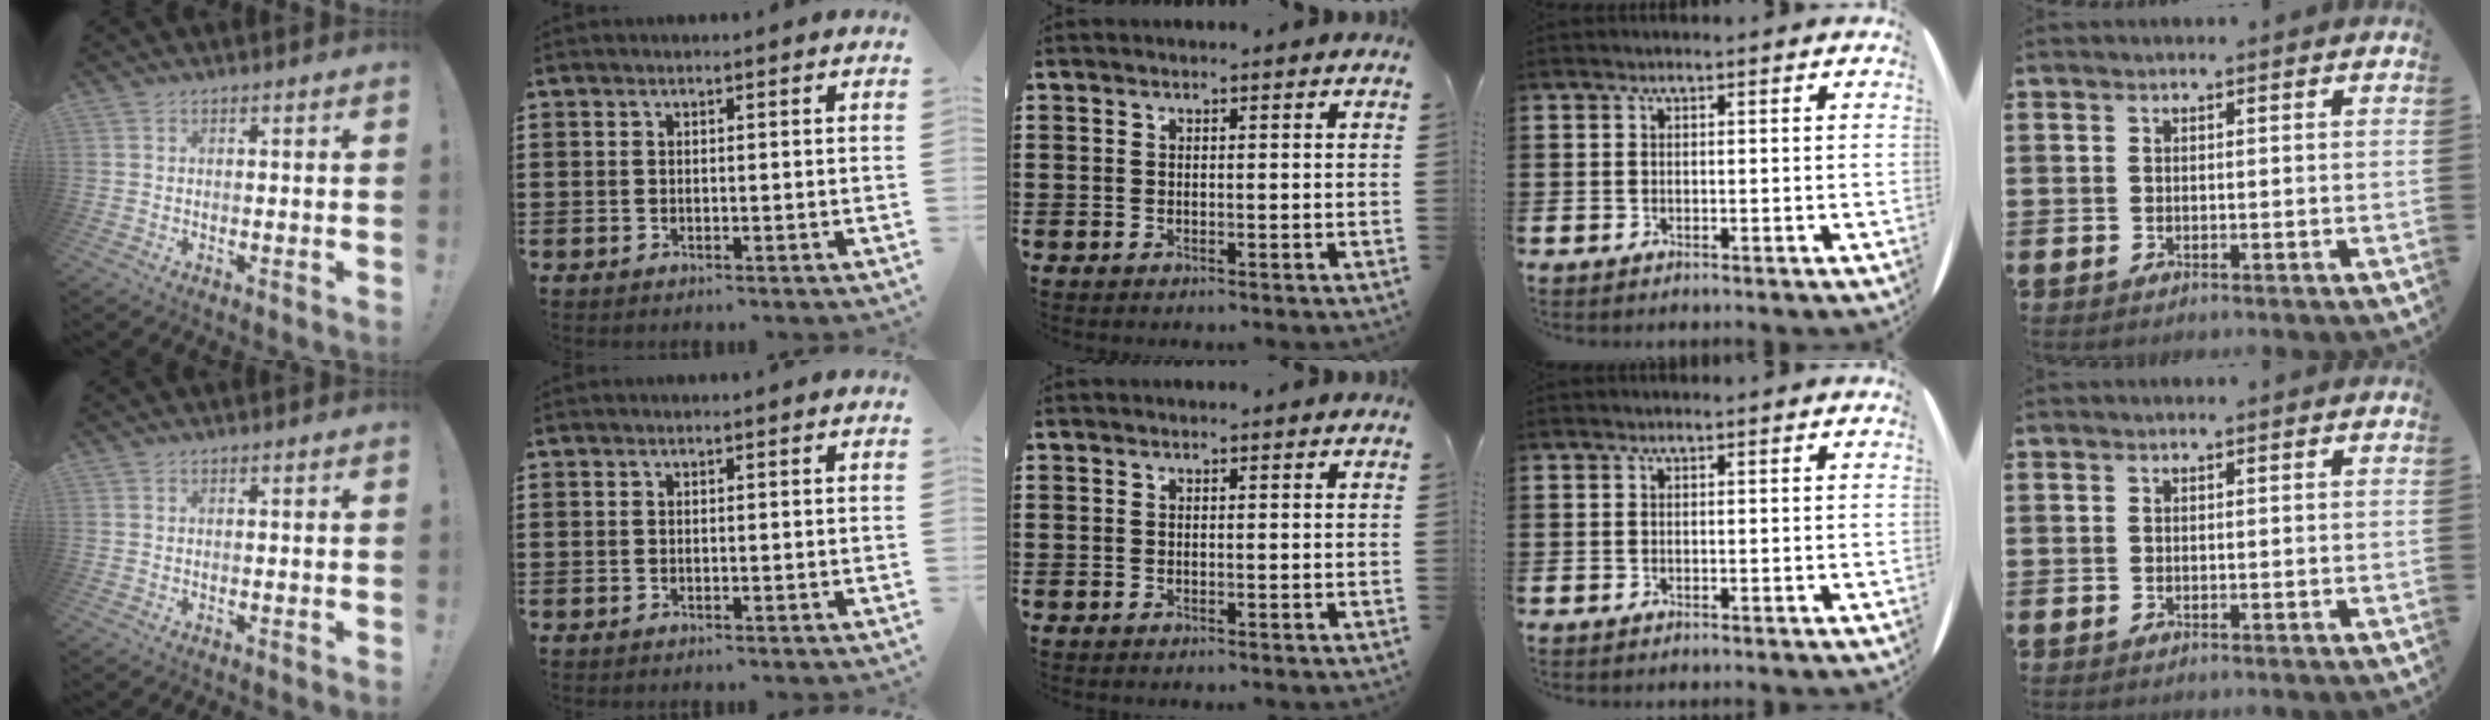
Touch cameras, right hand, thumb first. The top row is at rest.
{}